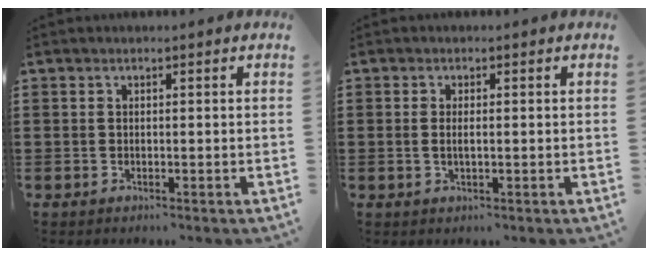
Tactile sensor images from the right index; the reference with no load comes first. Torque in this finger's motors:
{"motor_torque": [-0.09, -0.08, 0.01, -0.01]}